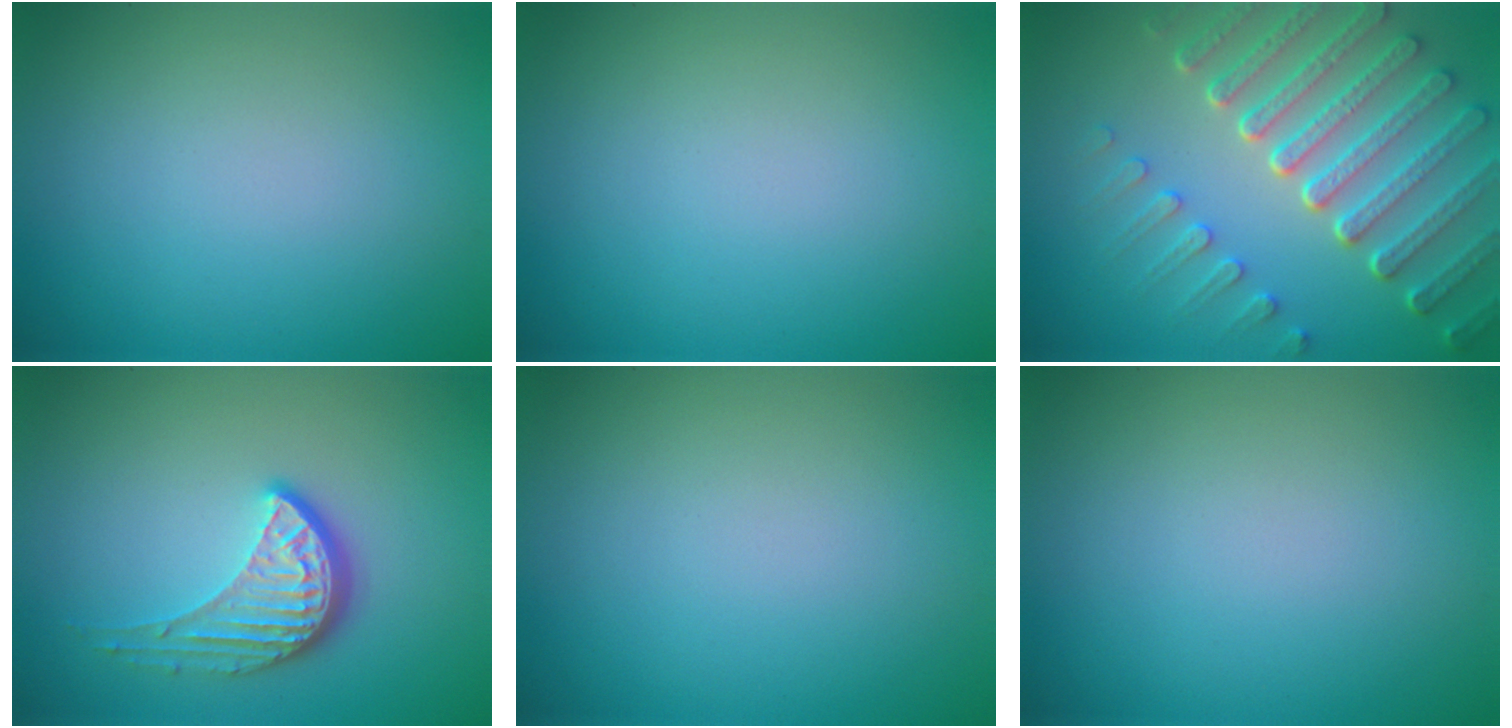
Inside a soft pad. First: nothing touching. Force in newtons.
{"total": 0.0}
{"total": 7.4, "press": 5.5, "slide": 4.9}
{"total": 4.0, "press": 3.0, "slide": 2.7}
{"total": 0.0}
{"total": 0.0}